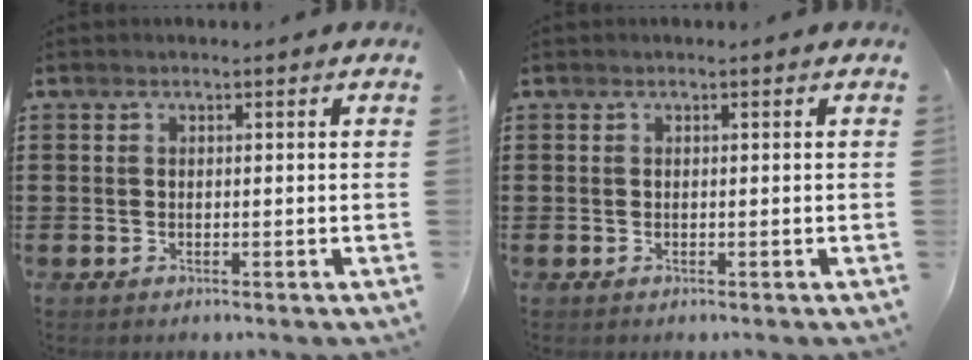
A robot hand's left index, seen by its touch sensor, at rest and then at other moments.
{"total": 0.0}